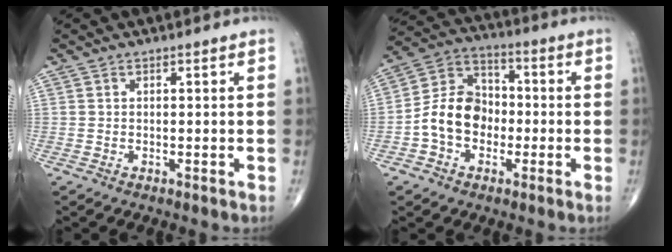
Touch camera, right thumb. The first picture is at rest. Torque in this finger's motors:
{"motor_torque": [0.32, 0.24, 1.35, -0.31, 0.07]}